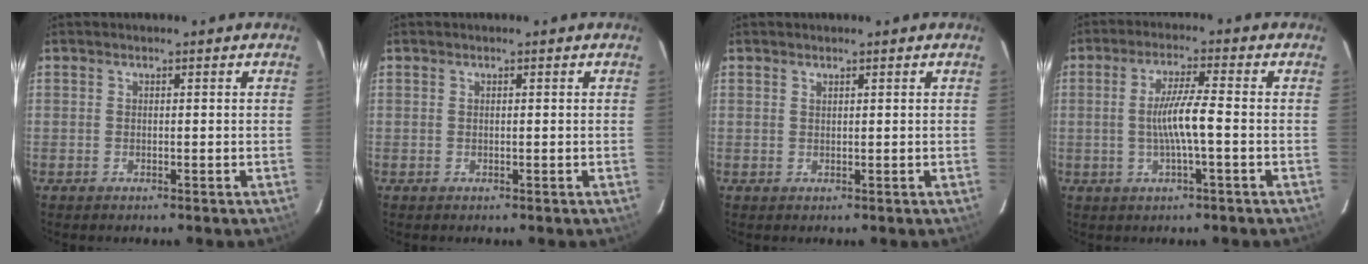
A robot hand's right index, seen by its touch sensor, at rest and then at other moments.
{"total": 0.0}
{"total": 0.6, "force": [0.6, 0.1, 0.2], "torque": [-0.004, 0.001, 0.012]}
{"total": 6.5, "force": [-1.1, -0.2, 6.4], "torque": [-0.118, -0.002, -0.016]}